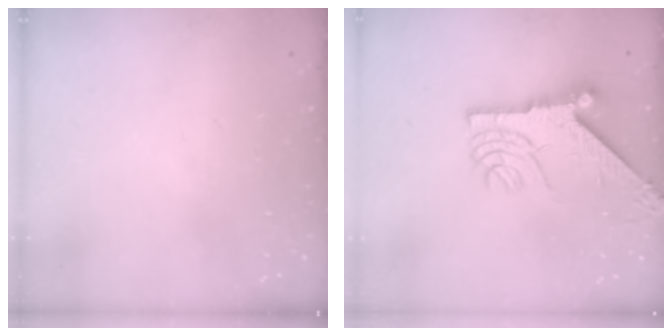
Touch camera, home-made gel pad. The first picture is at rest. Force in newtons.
{"total": 11.1, "press": 11.1, "slide": 1.3}